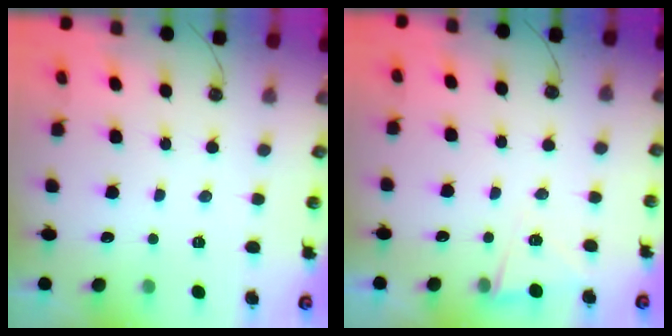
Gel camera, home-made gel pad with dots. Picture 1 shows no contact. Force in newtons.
{"total": 2.8, "press": 2.4, "slide": 1.4}